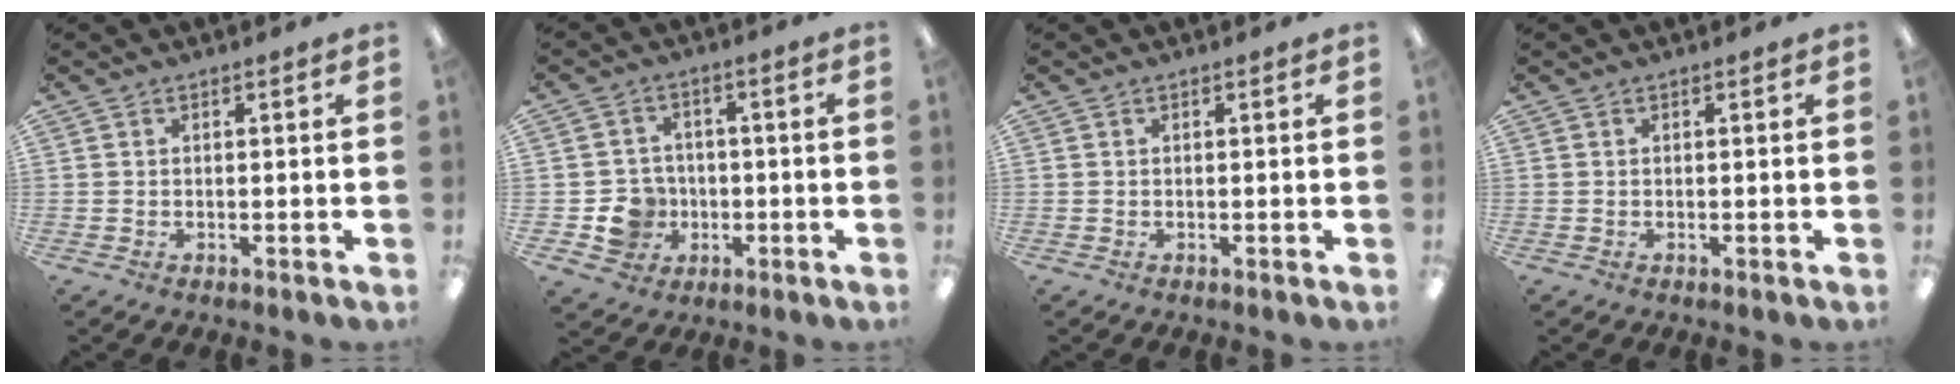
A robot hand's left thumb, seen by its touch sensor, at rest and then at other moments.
{"total": 7.9, "force": [-2.0, 7.3, 2.3], "torque": [-0.060, 0.017, -0.030]}
{"total": 0.0}
{"total": 0.0}